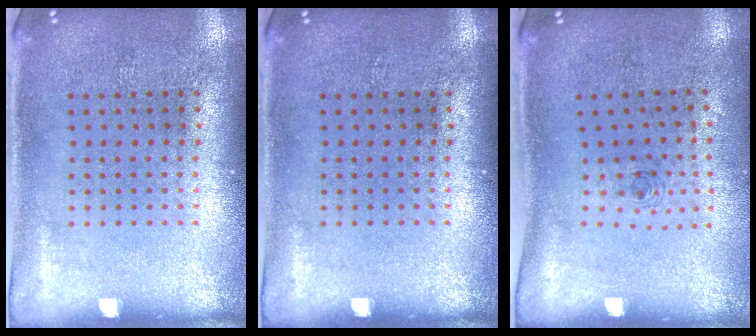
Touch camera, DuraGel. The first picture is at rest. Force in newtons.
{"total": 0.0}
{"total": 0.6, "press": 0.2, "slide": 0.5}